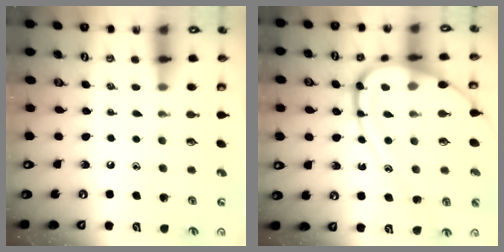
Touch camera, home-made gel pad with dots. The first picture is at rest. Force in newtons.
{"total": 18.0, "press": 18.0, "slide": 1.6}